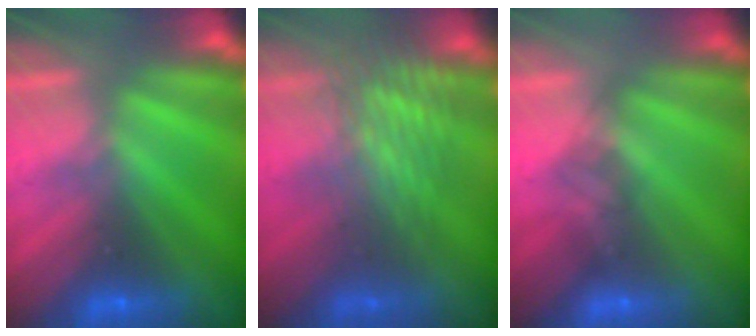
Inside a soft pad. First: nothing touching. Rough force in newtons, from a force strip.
{"total": 3.3}
{"total": 1.6}